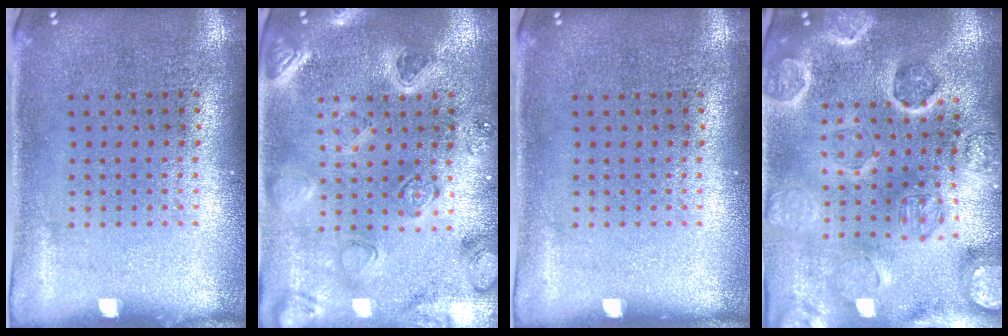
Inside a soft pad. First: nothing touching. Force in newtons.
{"total": 2.3, "press": 2.2, "slide": 0.2}
{"total": 0.0}
{"total": 3.2, "press": 3.1, "slide": 0.6}